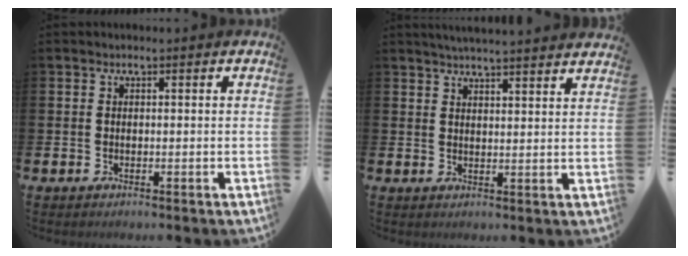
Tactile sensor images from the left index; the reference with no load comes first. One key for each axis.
{"total": 3.9, "fx": 3.8, "fy": -0.7, "fz": 0.3, "tx": -0.009, "ty": -0.024, "tz": 0.068}